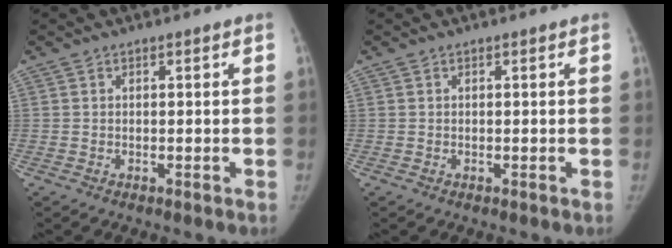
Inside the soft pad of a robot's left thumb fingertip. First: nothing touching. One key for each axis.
{"total": 0.0}